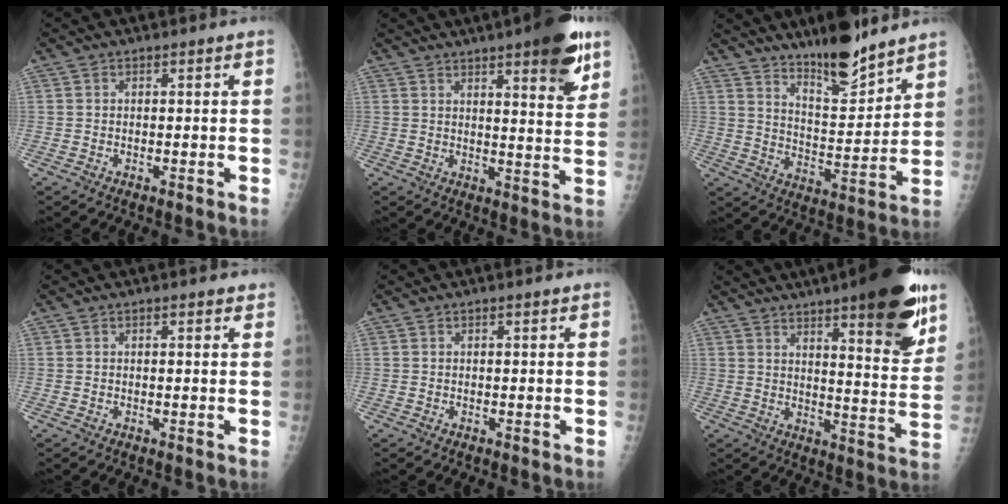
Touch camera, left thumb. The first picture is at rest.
{"total": 12.9, "force": [7.4, 2.9, 10.2], "torque": [-0.111, -0.037, 0.096]}
{"total": 12.9, "force": [10.4, 2.9, 7.1], "torque": [-0.092, -0.082, 0.177]}
{"total": 1.6, "force": [1.2, 0.5, 0.9], "torque": [-0.005, -0.003, 0.013]}
{"total": 0.7, "force": [0.5, 0.2, 0.5], "torque": [-0.006, -0.001, 0.007]}
{"total": 20.0, "force": [12.2, 4.4, 15.3], "torque": [-0.185, -0.059, 0.171]}